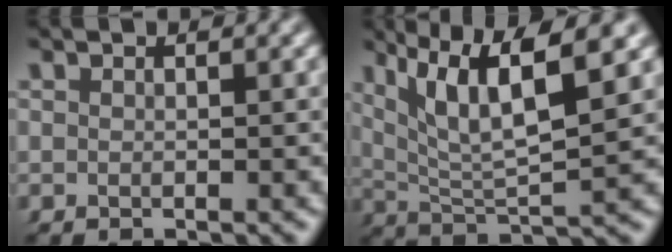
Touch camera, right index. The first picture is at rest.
{"total": 8.8, "force": [4.0, 4.4, 6.6], "torque": [-0.119, 0.012, 0.058]}